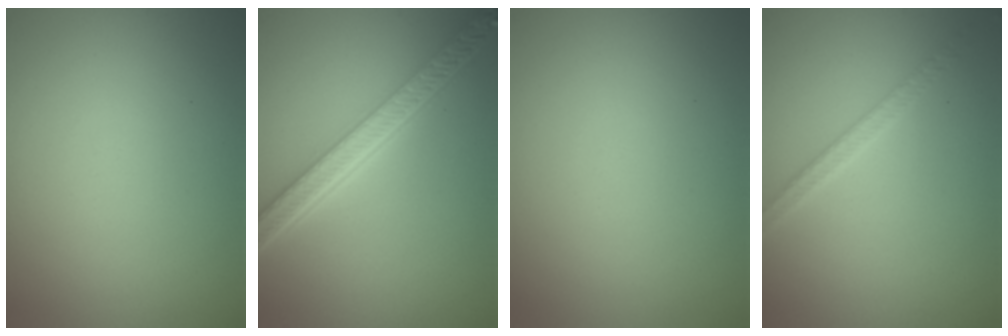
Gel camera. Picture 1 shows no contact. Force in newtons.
{"total": 5.9, "press": 4.5, "slide": 3.8}
{"total": 0.0}
{"total": 1.7, "press": 1.7, "slide": 0.2}